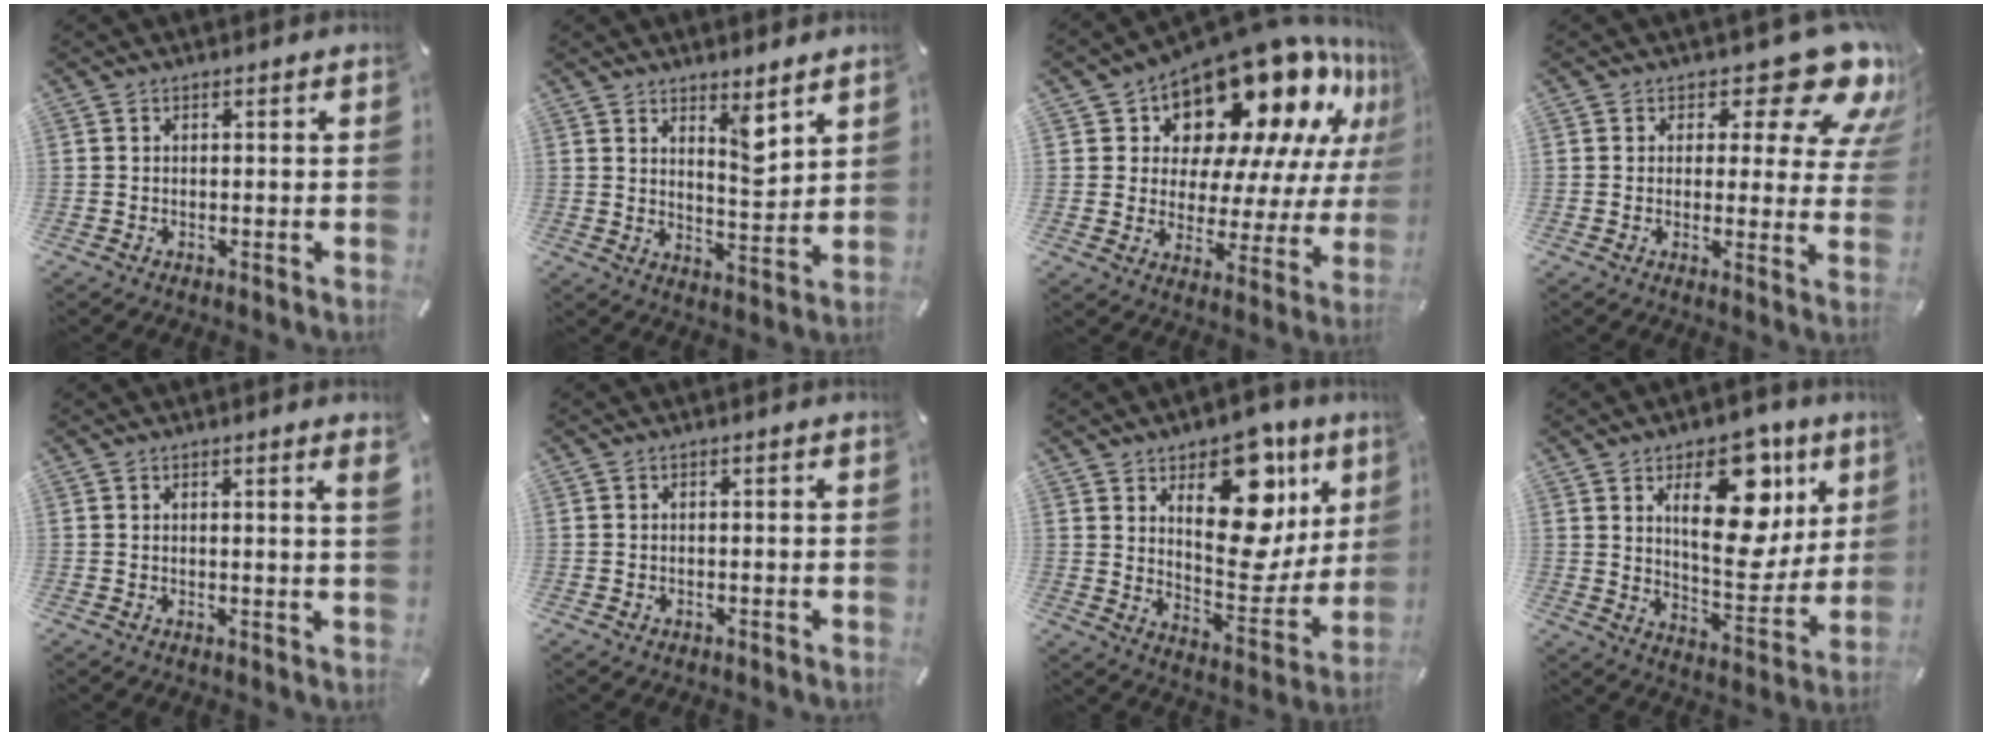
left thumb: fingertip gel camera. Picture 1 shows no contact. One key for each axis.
{"total": 7.4, "fx": 5.0, "fy": 3.1, "fz": 4.5, "tx": -0.049, "ty": -0.039, "tz": 0.081}
{"total": 19.2, "fx": 14.7, "fy": 9.0, "fz": 8.5, "tx": -0.129, "ty": -0.126, "tz": 0.249}
{"total": 14.4, "fx": 8.1, "fy": 6.5, "fz": 10.0, "tx": -0.120, "ty": -0.061, "tz": 0.134}
{"total": 2.3, "fx": 1.0, "fy": 0.0, "fz": 2.0, "tx": -0.032, "ty": -0.004, "tz": 0.015}
{"total": 0.5, "fx": -0.1, "fy": 0.4, "fz": 0.2, "tx": -0.004, "ty": 0.003, "tz": -0.004}
{"total": 18.9, "fx": 10.2, "fy": 10.7, "fz": 11.8, "tx": -0.142, "ty": -0.079, "tz": 0.172}
{"total": 20.4, "fx": 9.6, "fy": 10.7, "fz": 14.5, "tx": -0.187, "ty": -0.050, "tz": 0.155}